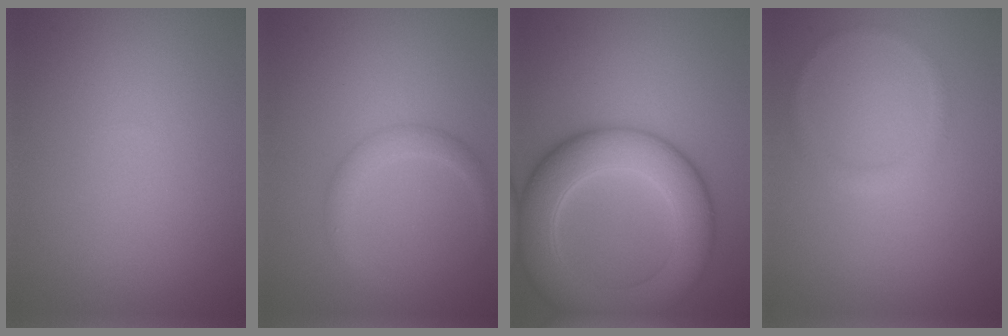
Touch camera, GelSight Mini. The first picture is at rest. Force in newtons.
{"total": 2.1, "press": 2.1, "slide": 0.0}
{"total": 9.8, "press": 9.8, "slide": 0.5}
{"total": 1.0, "press": 1.0, "slide": 0.1}